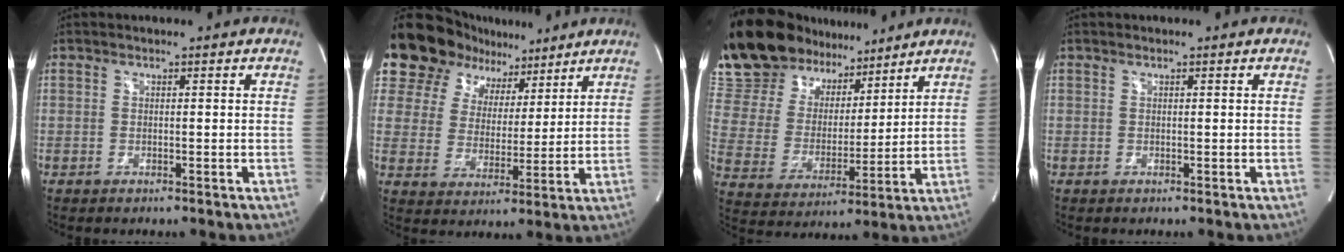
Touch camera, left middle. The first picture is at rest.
{"total": 14.8, "force": [11.1, 8.6, 4.7], "torque": [-0.088, 0.034, 0.186]}
{"total": 18.3, "force": [15.8, 6.2, 6.7], "torque": [-0.142, 0.027, 0.292]}
{"total": 0.0}